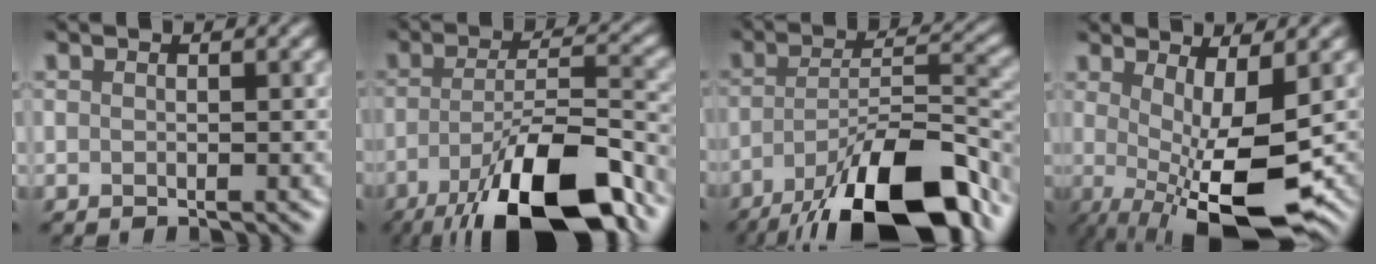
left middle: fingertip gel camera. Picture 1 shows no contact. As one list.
[{"total": 12.6, "force": [-8.2, 4.0, 8.7], "torque": [-0.169, -0.009, -0.137]}, {"total": 13.6, "force": [-9.4, 4.5, 8.7], "torque": [-0.167, -0.003, -0.157]}, {"total": 9.4, "force": [-1.7, 2.5, 8.9], "torque": [-0.147, -0.024, -0.023]}]